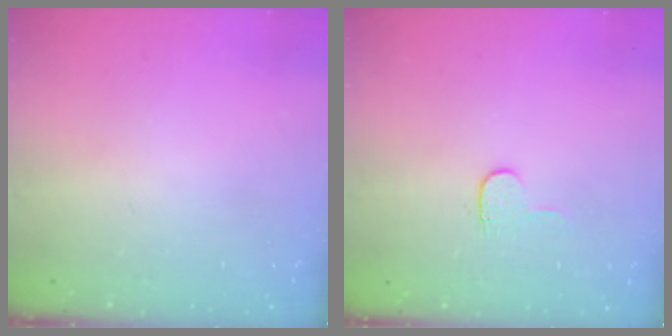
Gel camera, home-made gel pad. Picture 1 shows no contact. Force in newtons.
{"total": 3.6, "press": 3.6, "slide": 0.3}